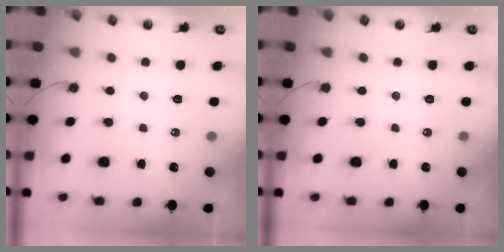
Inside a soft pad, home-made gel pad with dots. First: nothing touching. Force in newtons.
{"total": 0.0}